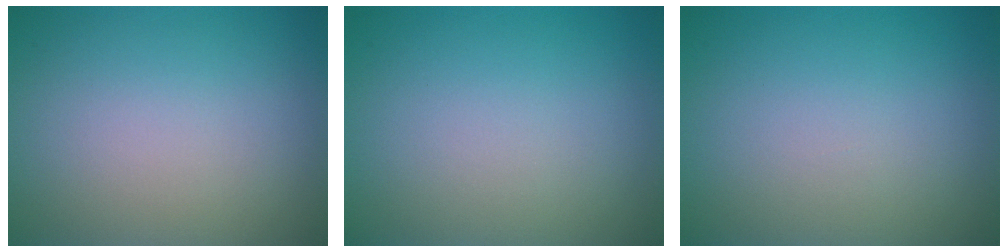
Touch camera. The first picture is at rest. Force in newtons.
{"total": 0.0}
{"total": 0.0}